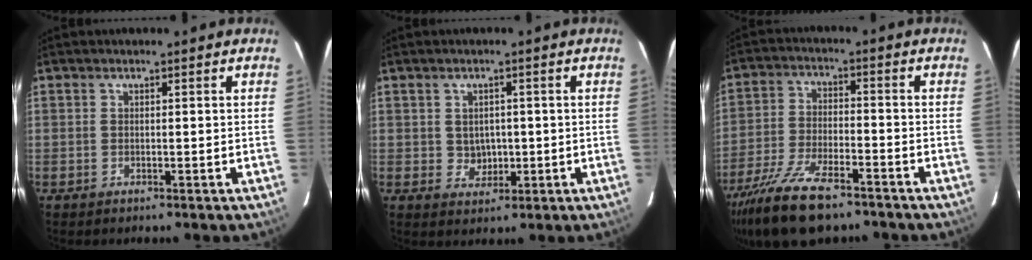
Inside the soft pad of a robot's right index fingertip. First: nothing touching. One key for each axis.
{"total": 3.4, "fx": 0.0, "fy": 3.3, "fz": 1.1, "tx": -0.019, "ty": 0.007, "tz": 0.010}
{"total": 15.8, "fx": -12.0, "fy": 5.1, "fz": 9.0, "tx": -0.199, "ty": -0.036, "tz": -0.217}